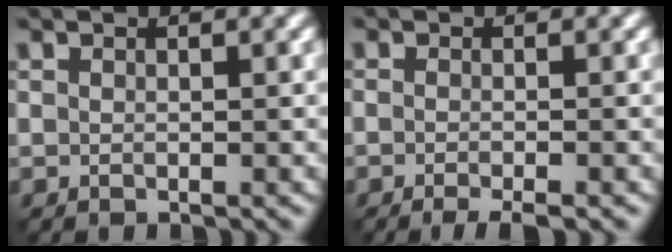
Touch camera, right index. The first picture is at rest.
{"total": 2.4, "force": [-1.5, 0.3, 1.8], "torque": [-0.022, 0.003, -0.020]}